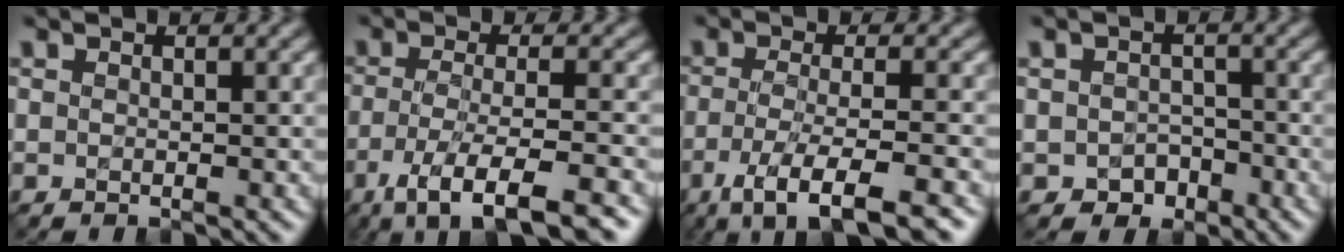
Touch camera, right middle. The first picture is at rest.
{"total": 7.3, "force": [-4.0, 1.7, 5.8], "torque": [-0.096, -0.003, -0.073]}
{"total": 6.5, "force": [-3.4, 1.5, 5.4], "torque": [-0.087, -0.001, -0.064]}
{"total": 2.0, "force": [-0.8, 1.7, 0.7], "torque": [-0.010, 0.000, -0.013]}